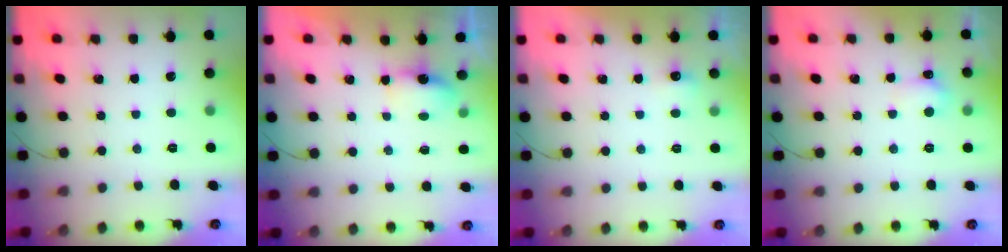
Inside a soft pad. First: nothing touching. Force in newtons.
{"total": 3.9, "press": 3.9, "slide": 0.7}
{"total": 3.7, "press": 3.6, "slide": 1.1}
{"total": 4.1, "press": 4.0, "slide": 1.0}